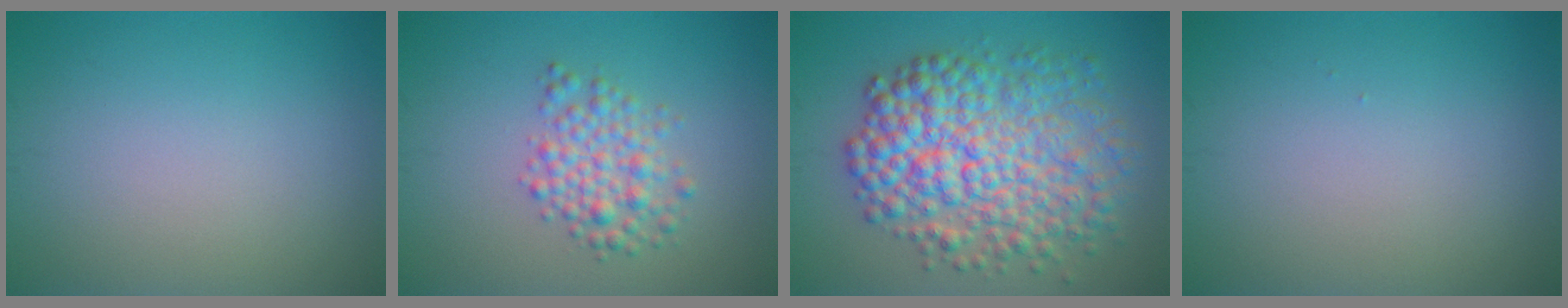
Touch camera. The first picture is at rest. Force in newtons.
{"total": 3.2, "press": 3.2, "slide": 0.0}
{"total": 9.3, "press": 9.3, "slide": 0.1}
{"total": 0.0}